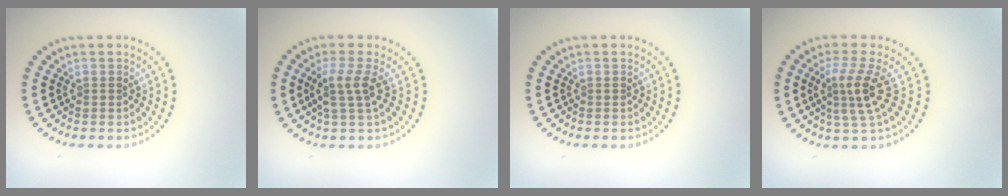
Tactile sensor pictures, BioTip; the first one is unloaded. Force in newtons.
{"total": 2.6, "press": 2.0, "slide": 1.8}
{"total": 0.0}
{"total": 3.1, "press": 2.3, "slide": 2.1}